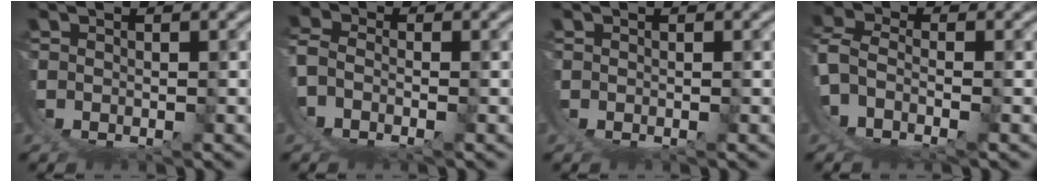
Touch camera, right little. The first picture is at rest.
{"total": 2.6, "force": [-1.1, 1.5, 1.9], "torque": [-0.041, -0.008, -0.022]}
{"total": 0.0}
{"total": 5.1, "force": [-1.9, 2.9, 3.7], "torque": [-0.089, -0.024, -0.026]}